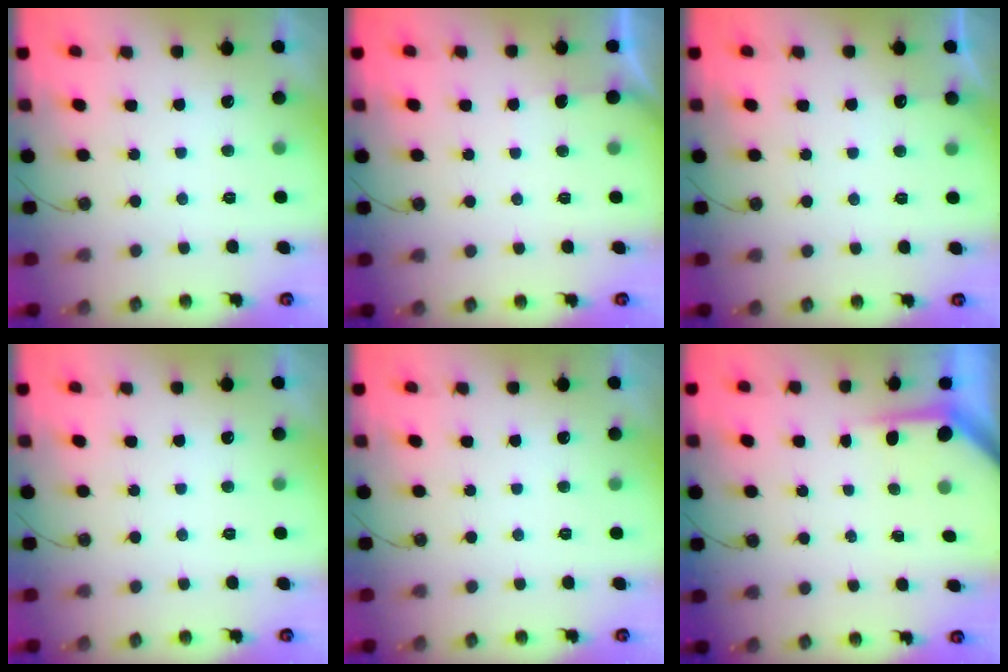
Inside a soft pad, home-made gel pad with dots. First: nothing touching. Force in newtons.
{"total": 2.5, "press": 2.5, "slide": 0.4}
{"total": 2.8, "press": 2.8, "slide": 0.4}
{"total": 0.0}
{"total": 0.0}
{"total": 3.7, "press": 3.6, "slide": 0.4}